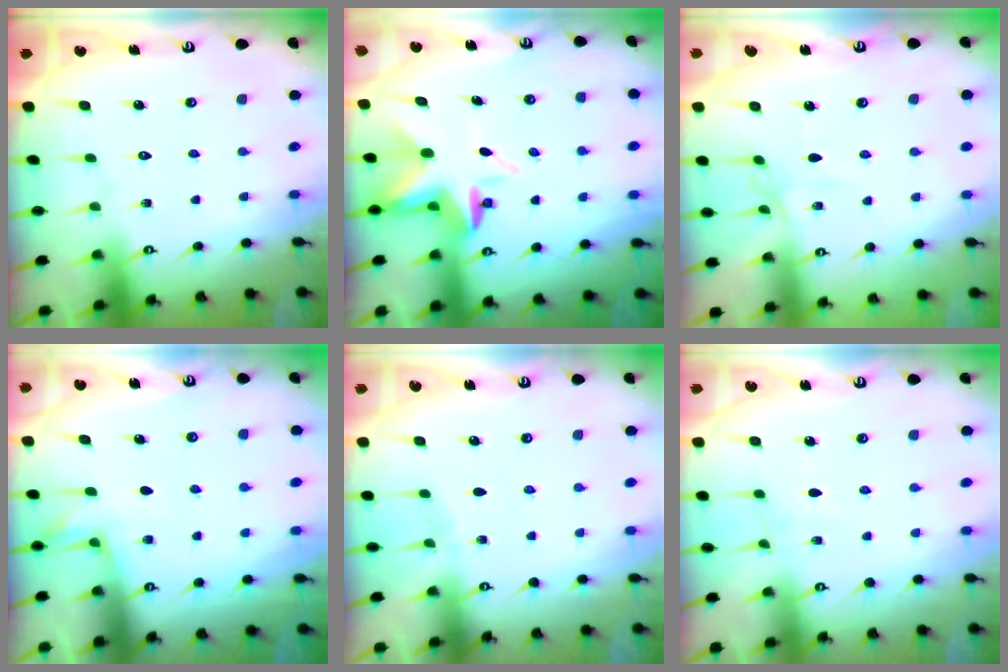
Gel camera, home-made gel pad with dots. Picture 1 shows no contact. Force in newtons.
{"total": 5.6, "press": 5.4, "slide": 1.5}
{"total": 3.5, "press": 3.5, "slide": 0.5}
{"total": 4.1, "press": 3.8, "slide": 1.5}
{"total": 1.0, "press": 1.0, "slide": 0.3}
{"total": 2.9, "press": 2.9, "slide": 0.5}